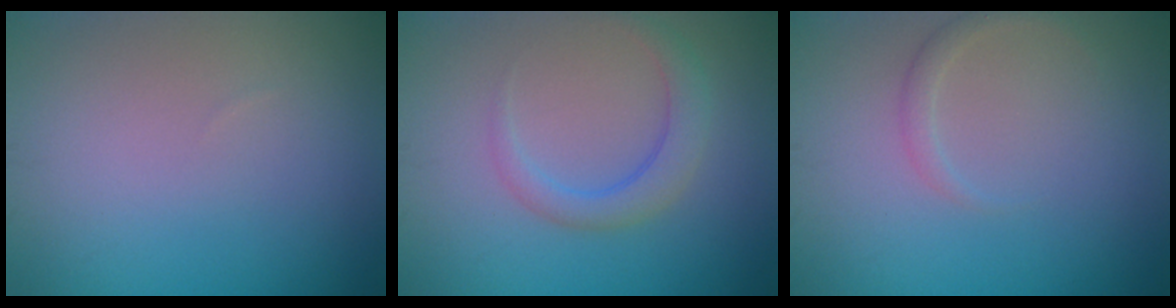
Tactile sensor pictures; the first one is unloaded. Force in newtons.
{"total": 2.8, "press": 2.8, "slide": 0.1}
{"total": 1.2, "press": 1.2, "slide": 0.1}